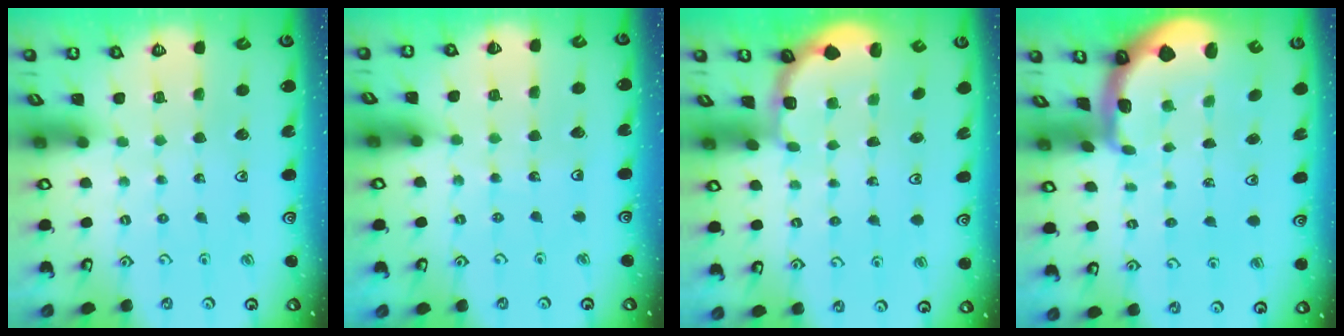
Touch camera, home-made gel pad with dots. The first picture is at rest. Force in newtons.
{"total": 3.6, "press": 3.6, "slide": 0.4}
{"total": 1.8, "press": 1.6, "slide": 0.7}
{"total": 1.9, "press": 1.9, "slide": 0.4}